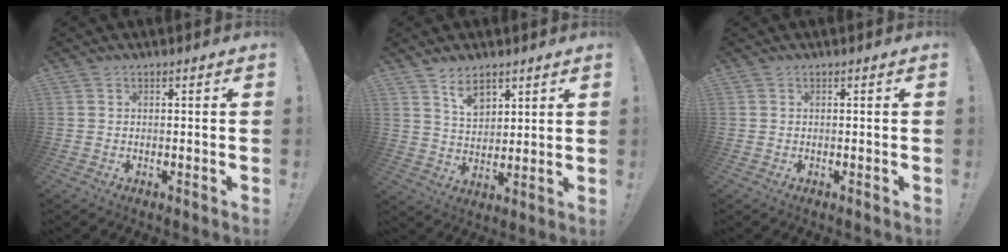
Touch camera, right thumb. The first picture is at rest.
{"total": 7.7, "force": [5.5, 4.2, 3.3], "torque": [-0.045, -0.033, 0.102]}
{"total": 0.0}